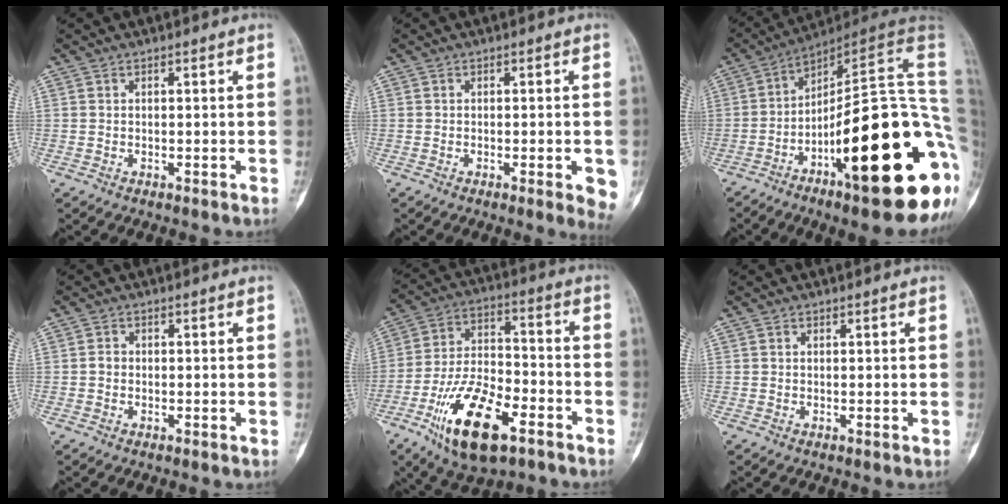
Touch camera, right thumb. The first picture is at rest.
{"total": 5.5, "force": [-1.5, 1.4, 5.1], "torque": [-0.053, -0.008, -0.015]}
{"total": 31.4, "force": [-8.2, 7.8, 29.2], "torque": [-0.325, 0.051, -0.117]}
{"total": 1.2, "force": [-0.2, 1.0, 0.6], "torque": [-0.005, 0.004, -0.006]}
{"total": 18.3, "force": [-9.2, 8.1, 13.5], "torque": [-0.238, 0.050, -0.157]}
{"total": 0.0}